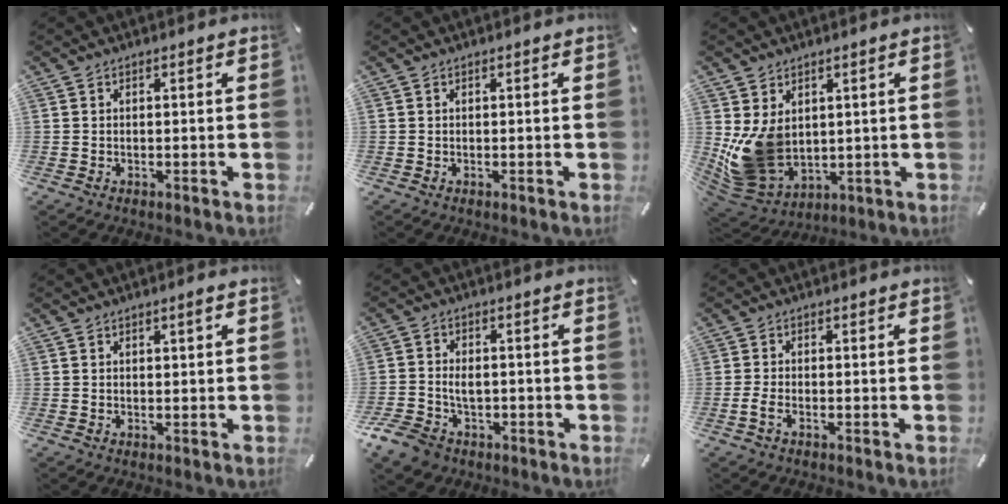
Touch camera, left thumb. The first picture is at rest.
{"total": 0.0}
{"total": 12.9, "force": [1.8, 10.8, 6.8], "torque": [-0.152, -0.025, 0.039]}
{"total": 1.2, "force": [0.5, 0.4, 1.0], "torque": [-0.019, 0.005, 0.006]}
{"total": 6.6, "force": [-2.0, 5.4, 3.3], "torque": [-0.076, 0.007, -0.039]}
{"total": 2.4, "force": [-1.1, 1.1, 1.9], "torque": [-0.039, 0.002, -0.020]}